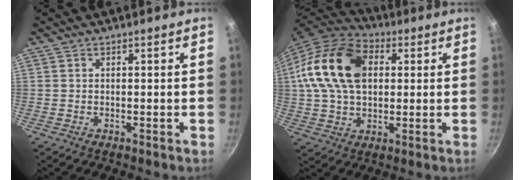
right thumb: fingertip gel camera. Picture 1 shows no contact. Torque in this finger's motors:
{"motor_torque": [1.43, 1.76, 0.91, -0.72, 0.37]}